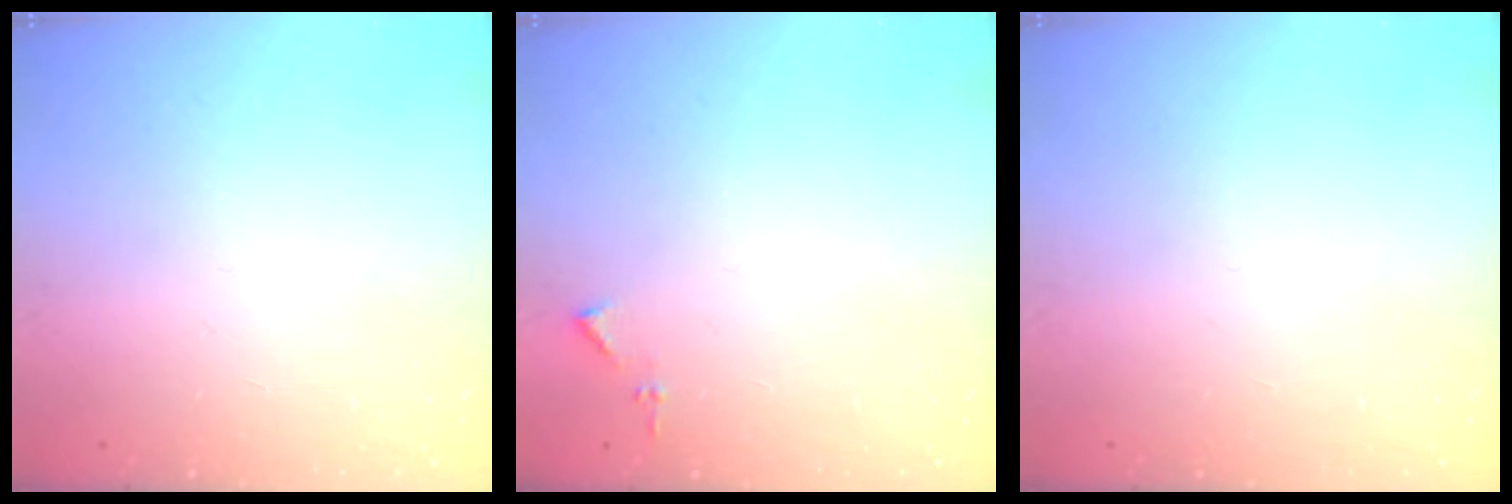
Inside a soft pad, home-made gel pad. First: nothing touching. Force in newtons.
{"total": 4.4, "press": 4.4, "slide": 0.6}
{"total": 0.0}